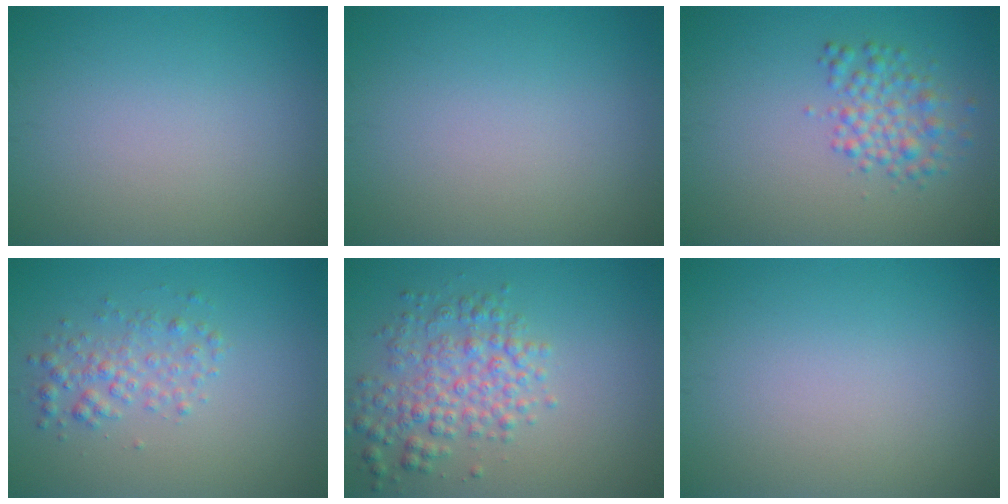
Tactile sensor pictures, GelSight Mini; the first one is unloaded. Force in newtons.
{"total": 0.0}
{"total": 2.9, "press": 2.9, "slide": 0.0}
{"total": 2.3, "press": 2.3, "slide": 0.1}
{"total": 4.3, "press": 4.3, "slide": 0.1}
{"total": 0.0}